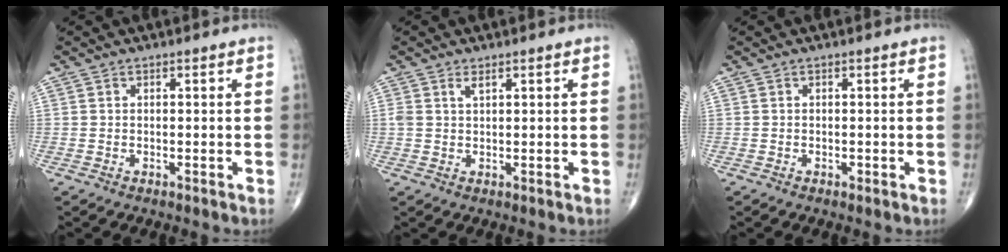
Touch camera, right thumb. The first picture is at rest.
{"total": 1.5, "force": [0.9, 0.5, 1.0], "torque": [-0.023, 0.001, 0.022]}
{"total": 0.0}